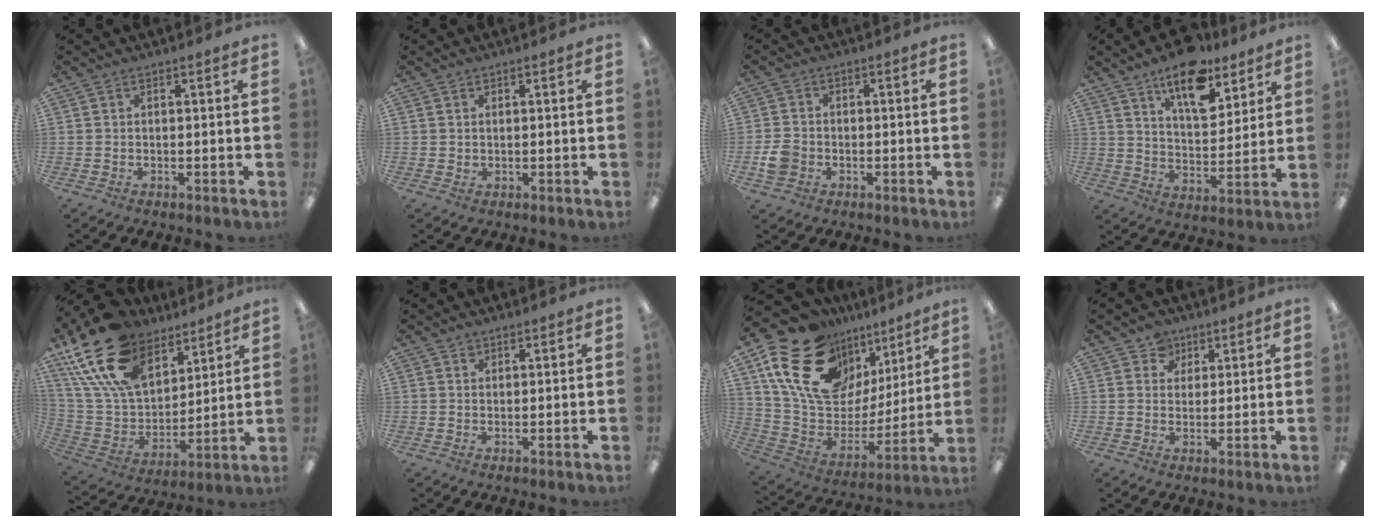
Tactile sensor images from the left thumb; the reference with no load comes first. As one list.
[{"total": 1.1, "force": [0.6, 0.9, -0.1], "torque": [0.001, 0.002, 0.011]}, {"total": 4.8, "force": [-1.5, 4.0, 2.2], "torque": [-0.032, 0.008, -0.027]}, {"total": 15.1, "force": [10.7, 6.8, 8.2], "torque": [-0.125, -0.055, 0.186]}, {"total": 22.3, "force": [14.5, 12.5, 11.3], "torque": [-0.252, -0.075, 0.267]}, {"total": 1.0, "force": [0.8, 0.6, 0.2], "torque": [-0.004, 0.001, 0.014]}, {"total": 22.1, "force": [13.1, 14.2, 10.7], "torque": [-0.191, -0.069, 0.249]}, {"total": 4.7, "force": [2.8, 3.7, 0.3], "torque": [-0.008, -0.004, 0.050]}]